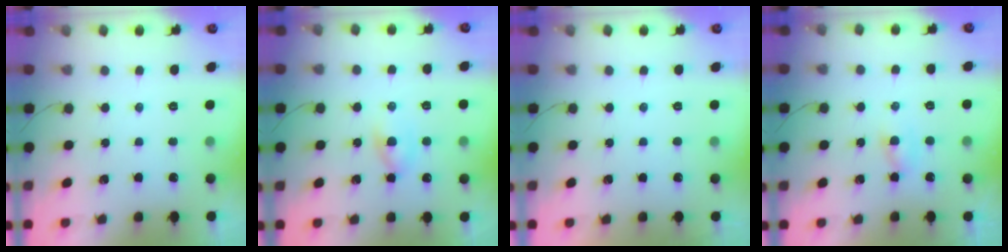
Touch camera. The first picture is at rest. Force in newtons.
{"total": 3.6, "press": 3.6, "slide": 0.8}
{"total": 0.9, "press": 0.9, "slide": 0.1}
{"total": 1.6, "press": 1.4, "slide": 0.7}